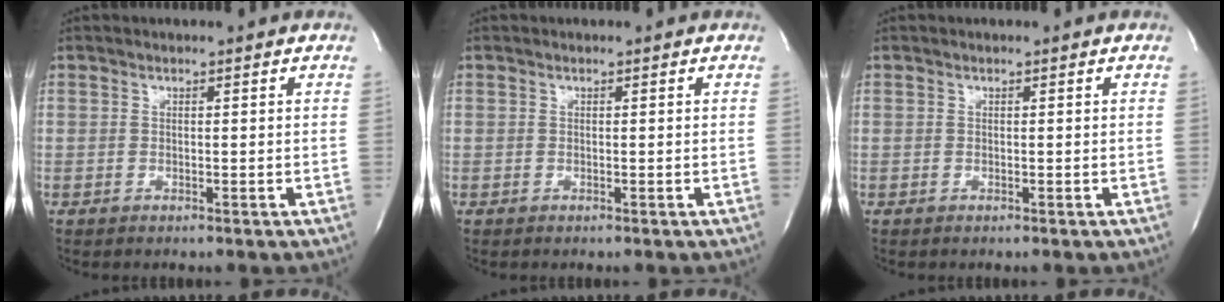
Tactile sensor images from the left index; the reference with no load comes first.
{"total": 0.0}
{"total": 0.0}